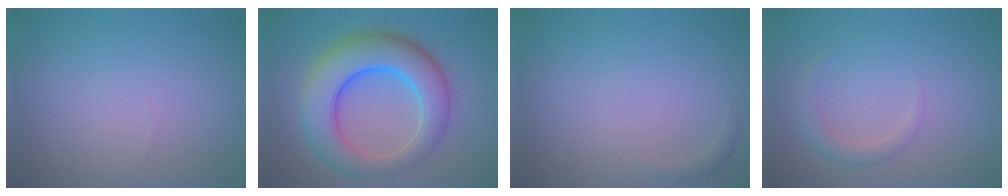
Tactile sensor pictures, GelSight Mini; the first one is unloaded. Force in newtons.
{"total": 10.6, "press": 10.6, "slide": 0.2}
{"total": 0.7, "press": 0.7, "slide": 0.1}
{"total": 1.9, "press": 1.9, "slide": 0.2}